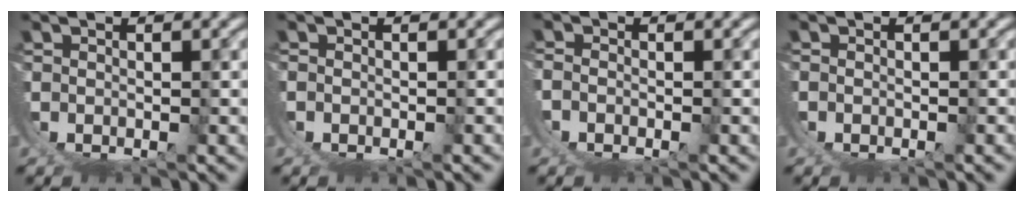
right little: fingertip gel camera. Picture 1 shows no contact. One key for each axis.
{"total": 0.7, "fx": -0.3, "fy": -0.6, "fz": 0.1, "tx": 0.001, "ty": 0.001, "tz": -0.006}
{"total": 0.9, "fx": -0.7, "fy": -0.4, "fz": 0.5, "tx": -0.003, "ty": 0.000, "tz": -0.016}
{"total": 0.0}